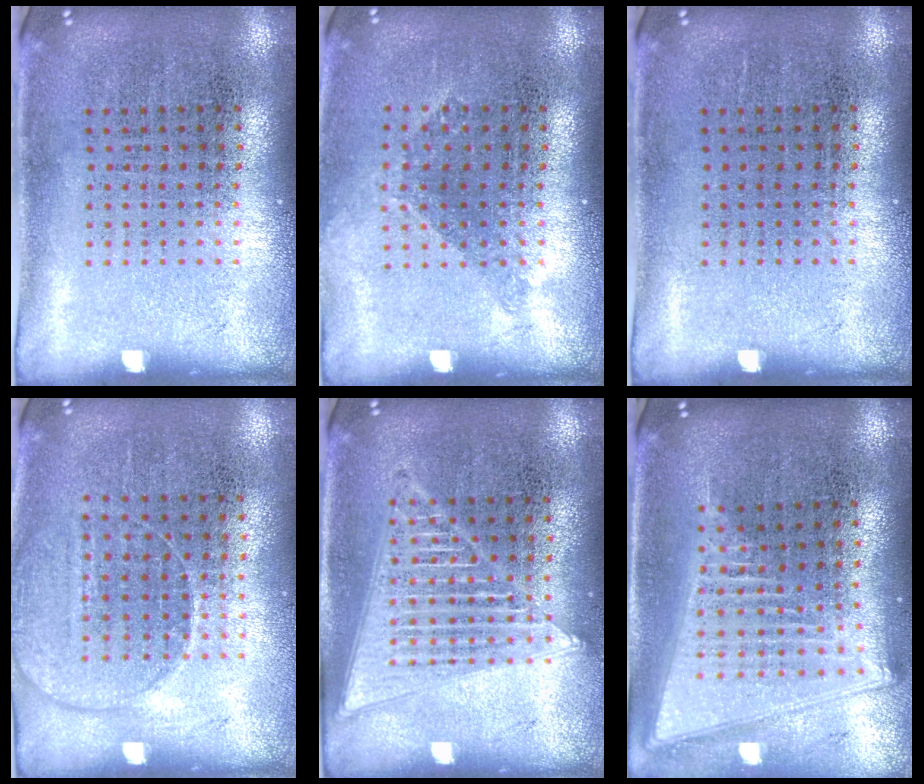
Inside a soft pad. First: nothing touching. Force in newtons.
{"total": 1.1, "press": 0.8, "slide": 0.7}
{"total": 0.0}
{"total": 1.4, "press": 1.3, "slide": 0.6}
{"total": 1.9, "press": 1.9, "slide": 0.1}
{"total": 2.1, "press": 1.7, "slide": 1.2}